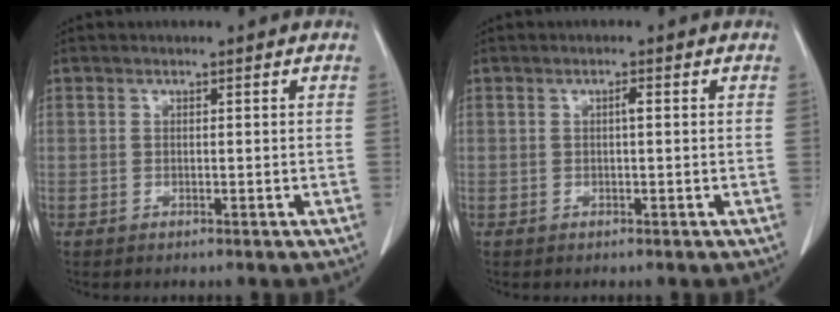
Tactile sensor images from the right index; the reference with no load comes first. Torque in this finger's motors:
{"motor_torque": [0.24, -0.17, 0.08, 0.02]}